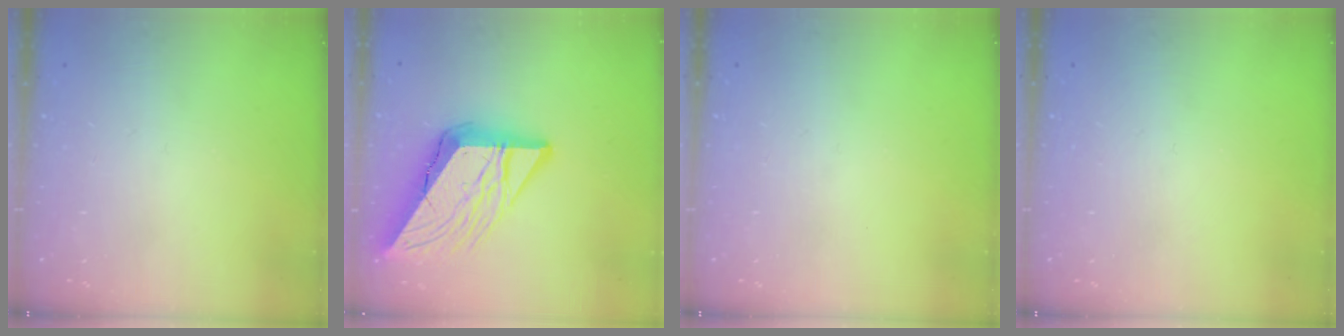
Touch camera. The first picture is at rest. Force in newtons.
{"total": 15.9, "press": 15.8, "slide": 1.7}
{"total": 0.0}
{"total": 0.0}